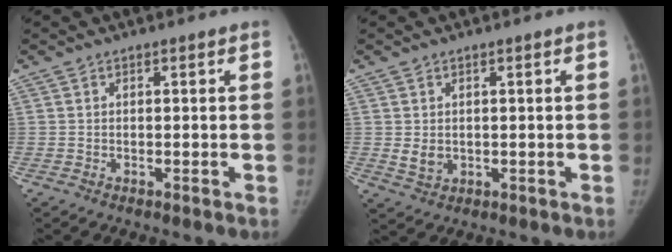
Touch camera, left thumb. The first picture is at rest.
{"total": 2.7, "force": [0.2, 2.2, 1.6], "torque": [-0.021, -0.007, 0.014]}